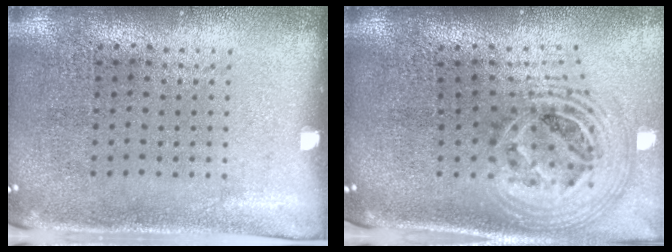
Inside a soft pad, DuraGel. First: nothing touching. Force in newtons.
{"total": 2.6, "press": 1.9, "slide": 1.8}